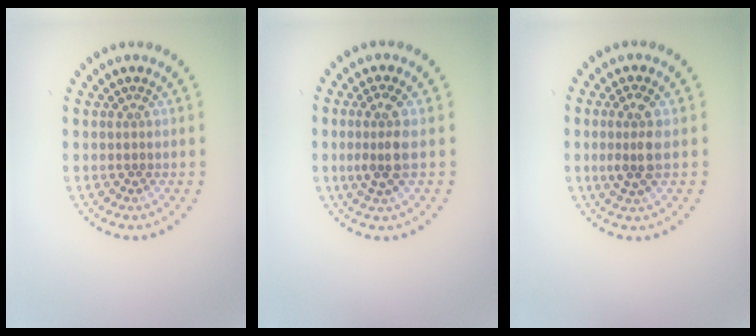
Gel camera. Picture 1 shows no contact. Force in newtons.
{"total": 2.7, "press": 2.4, "slide": 1.2}
{"total": 2.6, "press": 2.4, "slide": 1.0}